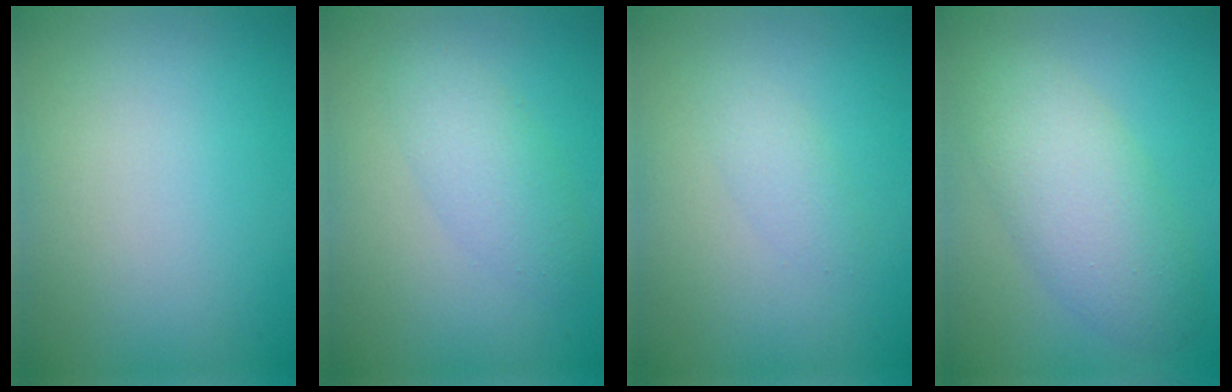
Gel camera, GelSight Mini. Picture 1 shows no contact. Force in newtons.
{"total": 2.6, "press": 2.6, "slide": 0.1}
{"total": 1.4, "press": 1.3, "slide": 0.1}
{"total": 5.4, "press": 5.4, "slide": 0.1}